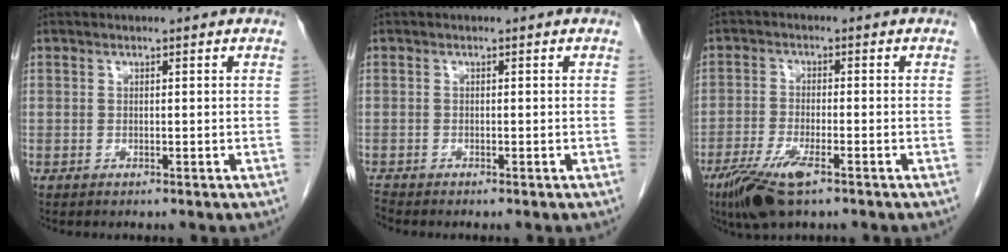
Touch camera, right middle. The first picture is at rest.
{"total": 1.0, "force": [-1.0, -0.1, 0.1], "torque": [-0.006, -0.005, -0.018]}
{"total": 7.6, "force": [-4.7, 1.6, 5.8], "torque": [-0.115, -0.017, -0.082]}